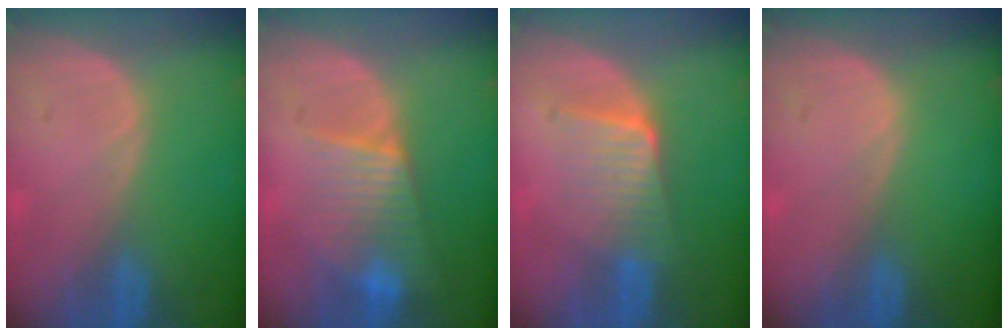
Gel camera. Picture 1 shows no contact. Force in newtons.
{"total": 6.7, "press": 6.6, "slide": 1.3}
{"total": 6.8, "press": 5.9, "slide": 3.3}
{"total": 0.0}